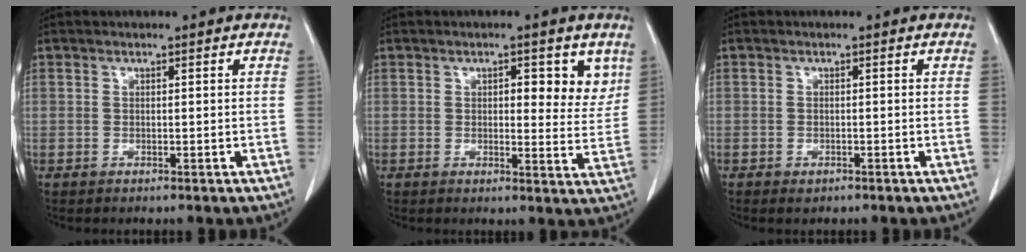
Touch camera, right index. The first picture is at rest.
{"total": 6.2, "force": [2.7, 2.7, 4.9], "torque": [-0.042, -0.007, 0.028]}
{"total": 1.0, "force": [-0.6, 0.6, 0.5], "torque": [-0.009, 0.000, -0.001]}